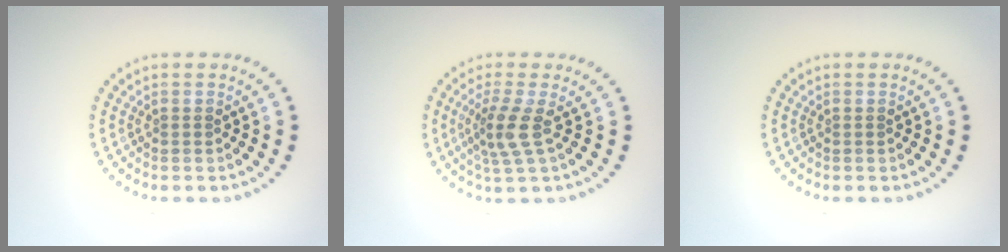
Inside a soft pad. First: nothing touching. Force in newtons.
{"total": 2.9, "press": 2.3, "slide": 1.8}
{"total": 0.0}